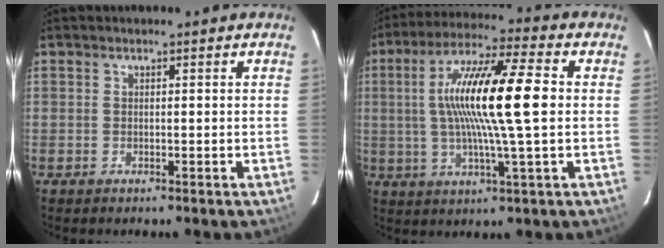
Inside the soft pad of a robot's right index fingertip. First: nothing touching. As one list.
[{"total": 16.0, "force": [1.0, 1.1, 15.9], "torque": [-0.292, 0.010, 0.014]}]